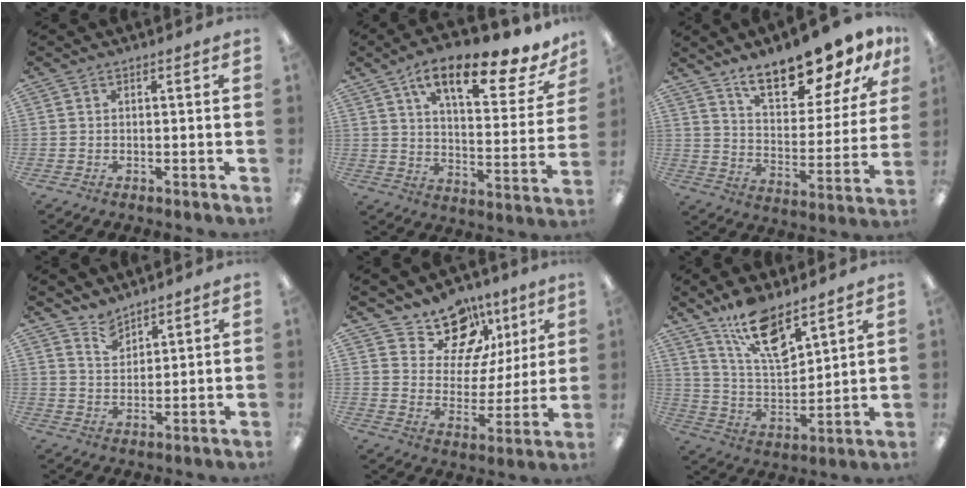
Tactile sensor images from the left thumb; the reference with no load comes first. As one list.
[{"total": 17.4, "force": [11.3, 5.5, 12.0], "torque": [-0.183, -0.067, 0.181]}, {"total": 16.5, "force": [13.6, 5.1, 7.9], "torque": [-0.125, -0.086, 0.235]}, {"total": 4.8, "force": [4.3, 1.9, 0.7], "torque": [-0.017, -0.023, 0.083]}, {"total": 15.2, "force": [10.1, 10.0, 5.2], "torque": [-0.089, -0.061, 0.190]}, {"total": 14.6, "force": [10.4, 5.2, 8.8], "torque": [-0.164, -0.051, 0.186]}]